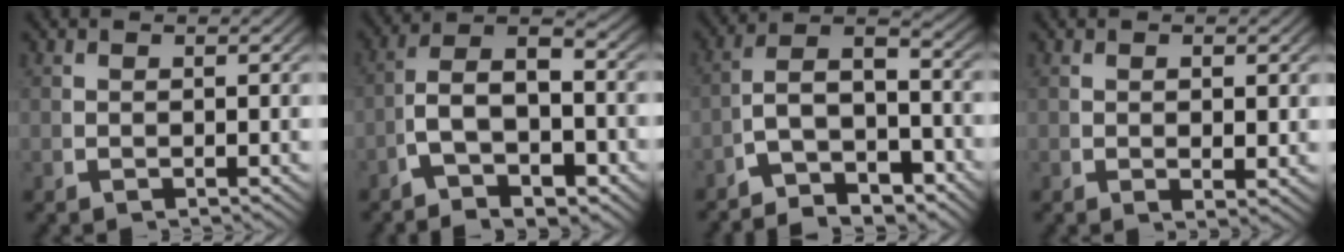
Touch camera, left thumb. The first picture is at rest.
{"total": 8.2, "force": [-1.7, 5.2, 6.0], "torque": [-0.114, -0.027, -0.024]}
{"total": 8.9, "force": [-3.3, 5.8, 5.9], "torque": [-0.107, -0.034, -0.052]}
{"total": 1.3, "force": [0.5, 0.6, 1.0], "torque": [-0.021, -0.006, 0.012]}